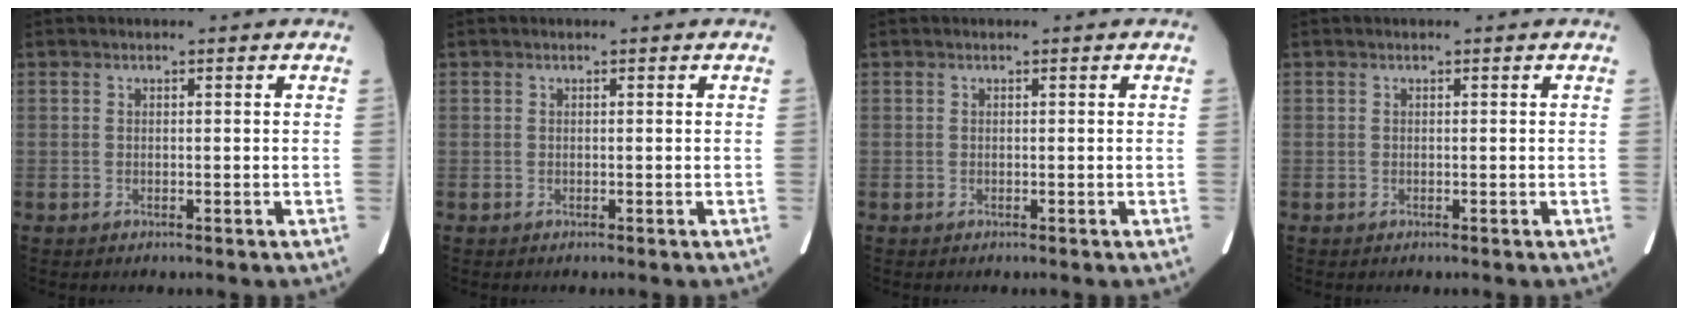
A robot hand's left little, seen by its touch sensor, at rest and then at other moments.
{"total": 0.0}
{"total": 0.0}
{"total": 0.0}